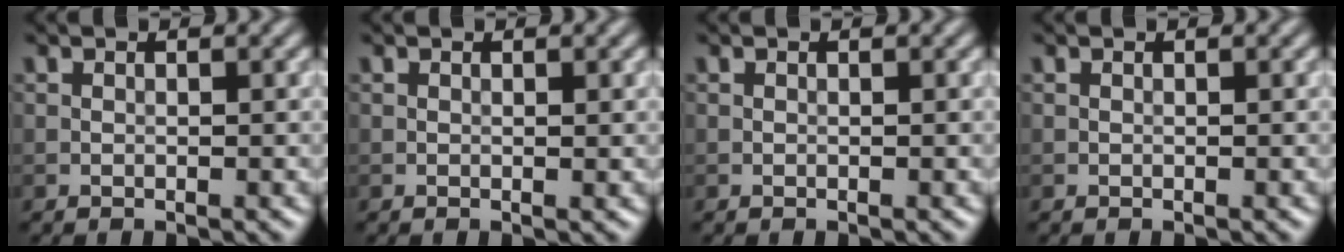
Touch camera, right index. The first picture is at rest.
{"total": 0.0}
{"total": 0.0}
{"total": 0.0}